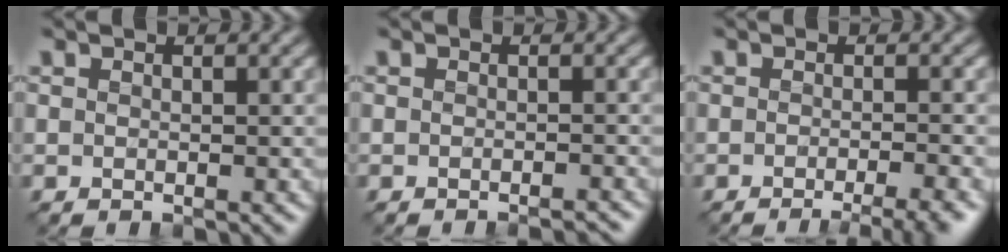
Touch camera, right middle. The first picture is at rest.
{"total": 0.9, "force": [-0.9, -0.1, 0.3], "torque": [-0.005, -0.001, -0.013]}
{"total": 3.9, "force": [-2.6, 0.5, 2.9], "torque": [-0.032, -0.003, -0.039]}